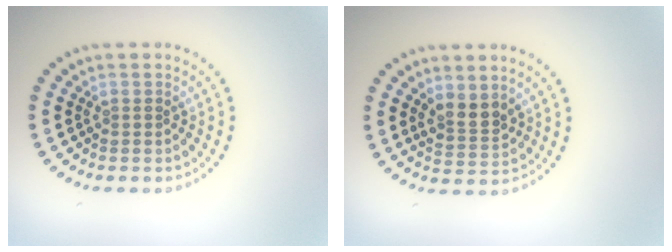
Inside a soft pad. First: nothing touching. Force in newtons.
{"total": 2.5, "press": 2.2, "slide": 1.1}